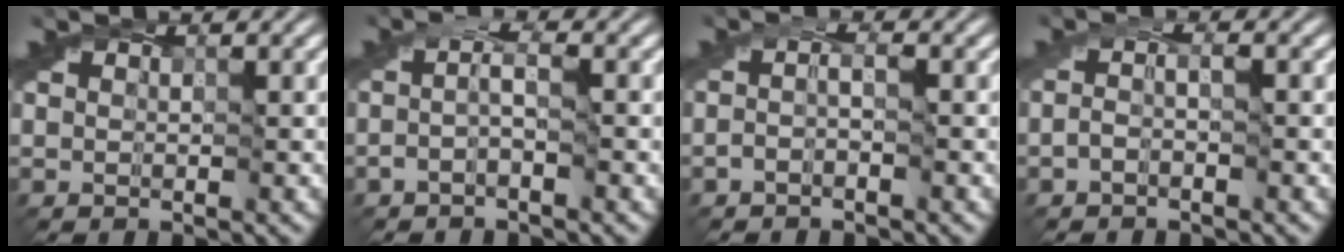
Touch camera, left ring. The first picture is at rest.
{"total": 1.3, "force": [-0.5, 0.1, 1.2], "torque": [-0.027, 0.008, -0.017]}
{"total": 0.9, "force": [-0.5, 0.1, 0.8], "torque": [-0.020, 0.003, -0.017]}
{"total": 1.0, "force": [-0.6, 0.2, 0.8], "torque": [-0.020, 0.003, -0.018]}